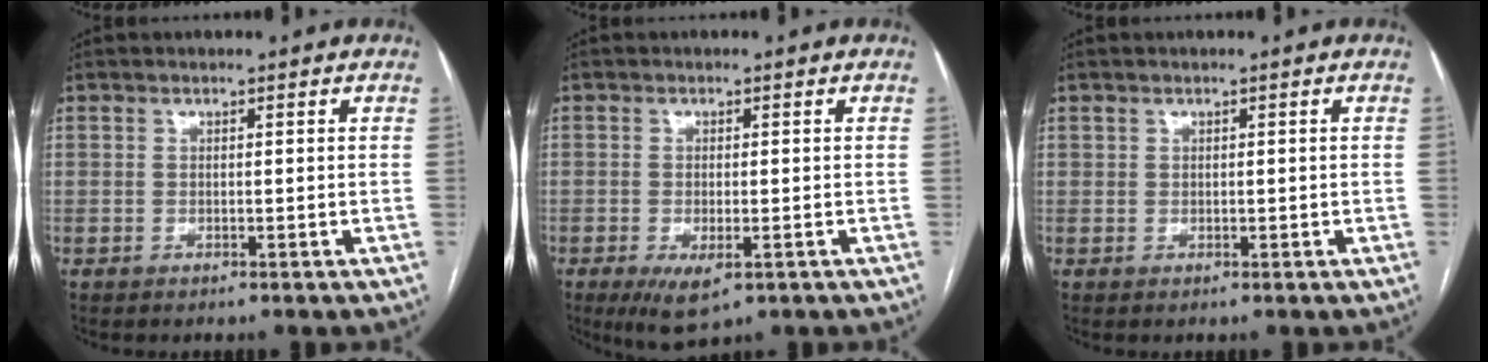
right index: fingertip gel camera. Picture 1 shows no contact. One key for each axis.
{"total": 5.2, "fx": -2.3, "fy": 1.9, "fz": 4.2, "tx": -0.073, "ty": -0.013, "tz": -0.029}
{"total": 0.7, "fx": 0.3, "fy": 0.5, "fz": 0.3, "tx": -0.002, "ty": 0.003, "tz": 0.006}